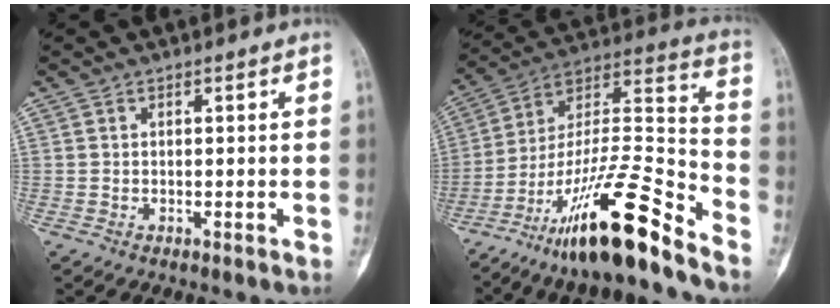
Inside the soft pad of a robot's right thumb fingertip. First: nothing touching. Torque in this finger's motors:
{"motor_torque": [3.41, 0.71, 1.25, -1.52, 0.50]}